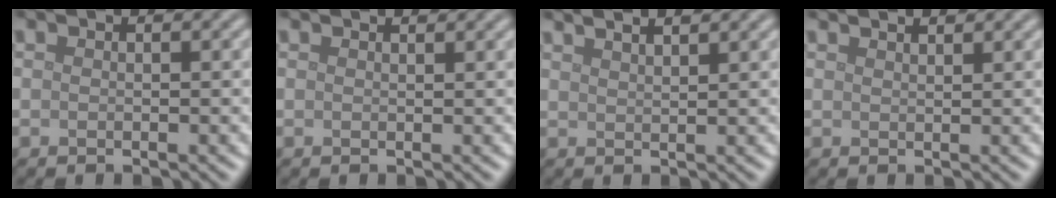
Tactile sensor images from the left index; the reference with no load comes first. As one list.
[{"total": 1.3, "force": [1.2, 0.2, 0.4], "torque": [-0.008, -0.002, 0.011]}, {"total": 4.2, "force": [3.1, 1.6, 2.4], "torque": [-0.010, 0.033, 0.010]}, {"total": 2.2, "force": [1.9, 0.6, 0.9], "torque": [-0.001, 0.003, 0.010]}]